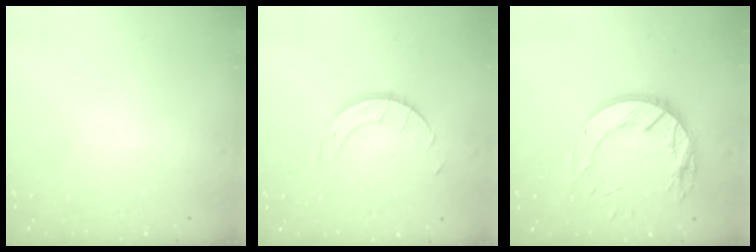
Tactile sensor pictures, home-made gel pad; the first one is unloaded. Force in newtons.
{"total": 5.1, "press": 5.1, "slide": 0.3}
{"total": 14.7, "press": 14.6, "slide": 1.3}